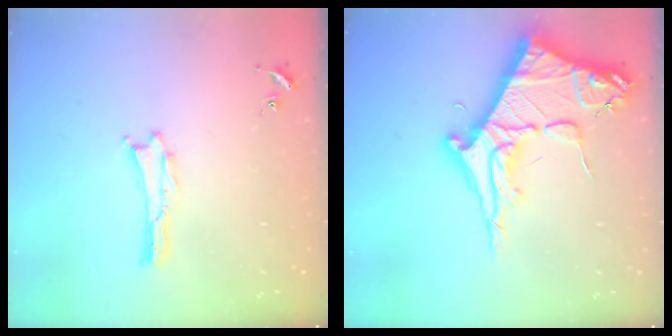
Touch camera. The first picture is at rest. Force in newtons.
{"total": 10.6, "press": 10.6, "slide": 1.2}